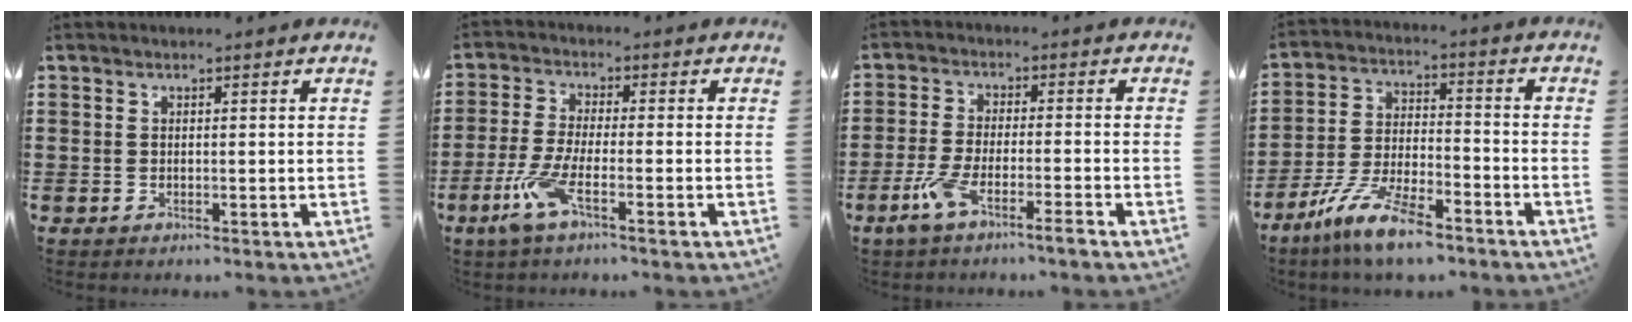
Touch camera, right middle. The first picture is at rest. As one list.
[{"total": 6.4, "force": [-3.2, 1.4, 5.4], "torque": [-0.123, -0.012, -0.062]}, {"total": 5.8, "force": [-3.9, 0.6, 4.3], "torque": [-0.096, -0.011, -0.074]}, {"total": 10.5, "force": [-8.0, 1.8, 6.6], "torque": [-0.137, 0.008, -0.155]}]